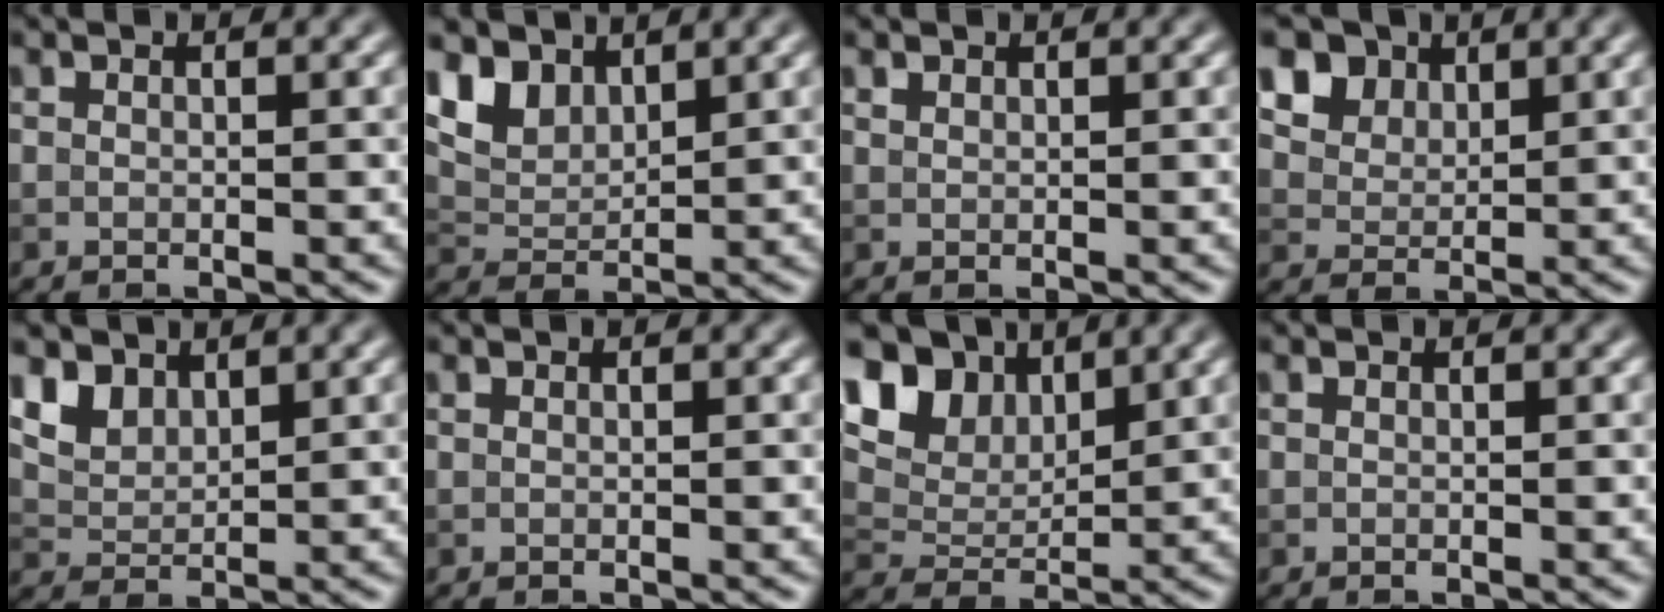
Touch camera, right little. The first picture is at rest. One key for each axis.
{"total": 4.5, "fx": 3.1, "fy": 2.5, "fz": 2.0, "tx": -0.052, "ty": -0.002, "tz": 0.059}
{"total": 0.6, "fx": 0.5, "fy": 0.3, "fz": 0.1, "tx": -0.003, "ty": 0.000, "tz": 0.013}
{"total": 8.7, "fx": 5.2, "fy": 6.1, "fz": 3.5, "tx": -0.090, "ty": 0.015, "tz": 0.090}
{"total": 4.0, "fx": 2.8, "fy": 2.4, "fz": 1.6, "tx": -0.048, "ty": -0.014, "tz": 0.073}
{"total": 0.0}
{"total": 9.7, "fx": 5.7, "fy": 5.7, "fz": 5.4, "tx": -0.123, "ty": 0.021, "tz": 0.081}
{"total": 0.0}